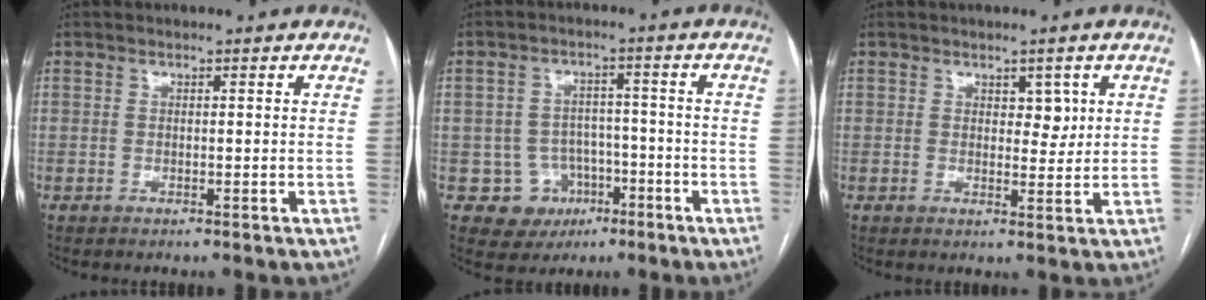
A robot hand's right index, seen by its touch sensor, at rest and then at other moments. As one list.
[{"total": 6.7, "force": [-2.6, 6.1, 0.8], "torque": [-0.002, 0.015, -0.032]}, {"total": 2.8, "force": [1.2, 1.6, 1.9], "torque": [-0.018, -0.002, 0.016]}]